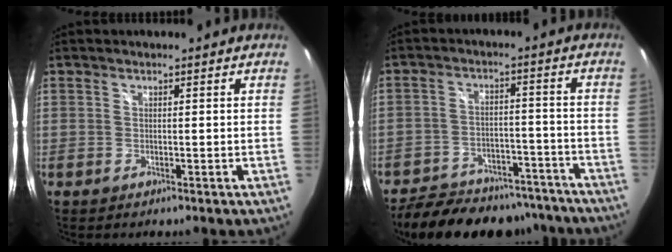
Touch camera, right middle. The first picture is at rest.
{"total": 21.4, "force": [-17.9, 8.6, 8.0], "torque": [-0.168, 0.021, -0.231]}